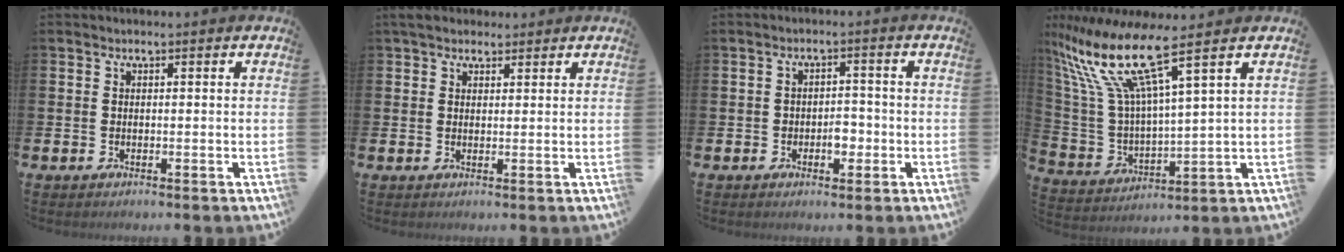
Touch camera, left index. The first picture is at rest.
{"total": 3.2, "force": [2.7, 1.7, 0.7], "torque": [-0.009, -0.004, 0.047]}
{"total": 2.6, "force": [-1.1, 1.6, 1.8], "torque": [-0.020, -0.002, -0.026]}
{"total": 12.0, "force": [8.4, 1.9, 8.3], "torque": [-0.209, -0.056, 0.134]}